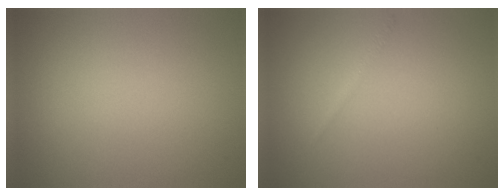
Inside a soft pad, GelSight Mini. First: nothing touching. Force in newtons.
{"total": 0.7, "press": 0.7, "slide": 0.0}